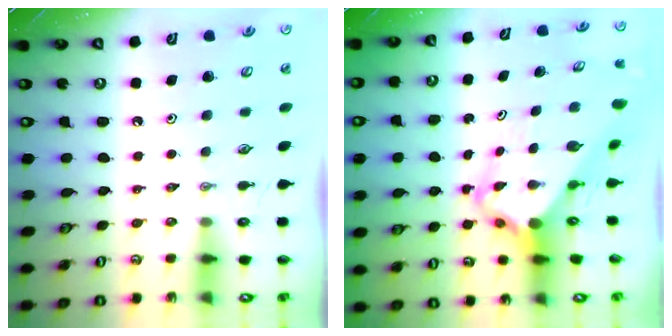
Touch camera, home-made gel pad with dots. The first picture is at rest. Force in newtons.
{"total": 5.3, "press": 5.3, "slide": 0.4}